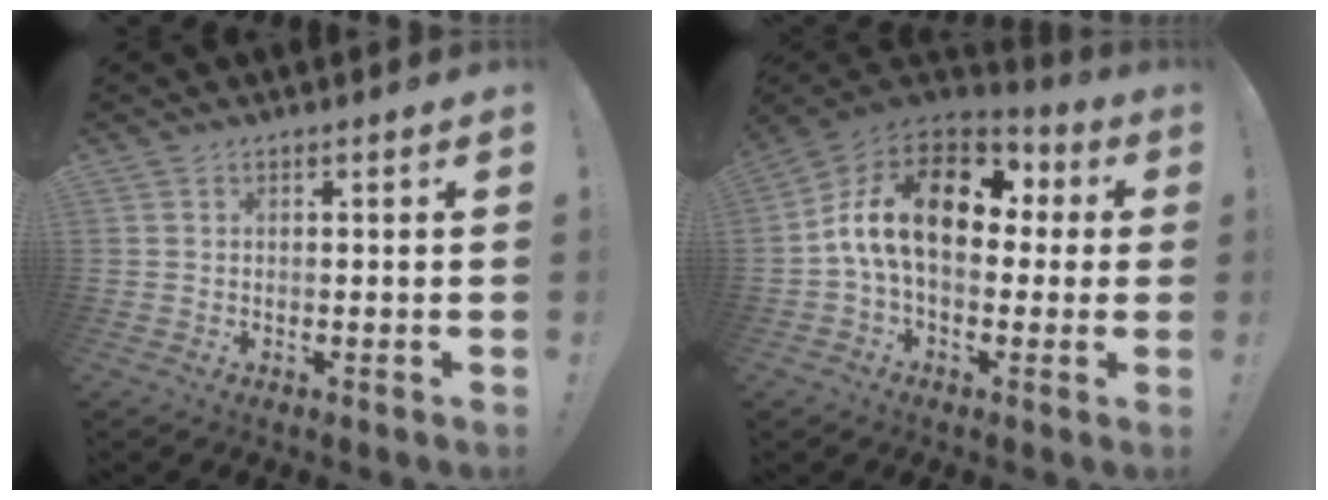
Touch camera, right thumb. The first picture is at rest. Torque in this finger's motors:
{"motor_torque": [2.42, 2.58, 0.68, -0.32, 0.13]}